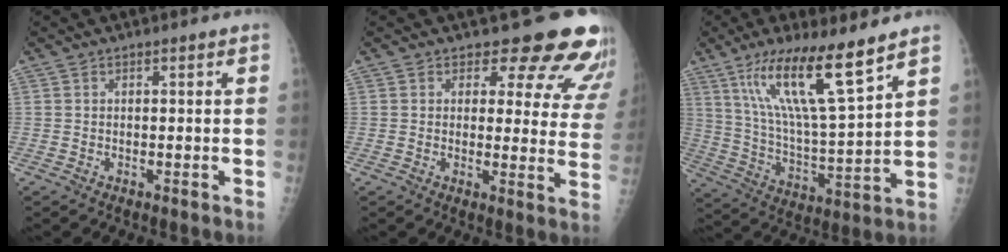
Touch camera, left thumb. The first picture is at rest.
{"total": 14.7, "force": [13.1, 5.4, 3.9], "torque": [0.012, -0.104, 0.124]}
{"total": 17.2, "force": [10.8, 2.5, 13.1], "torque": [-0.230, -0.060, 0.205]}